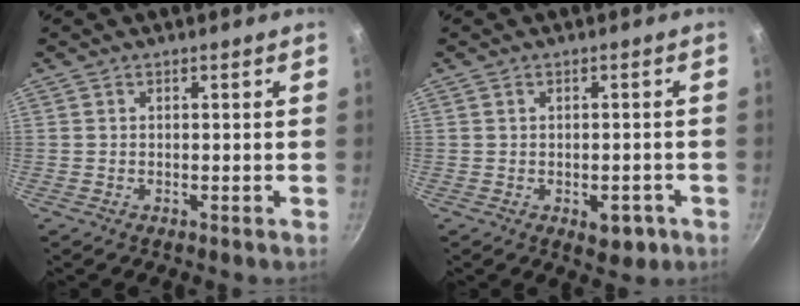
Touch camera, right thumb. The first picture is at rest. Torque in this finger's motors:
{"motor_torque": [0.82, 0.12, -0.19, 0.05, 0.14]}